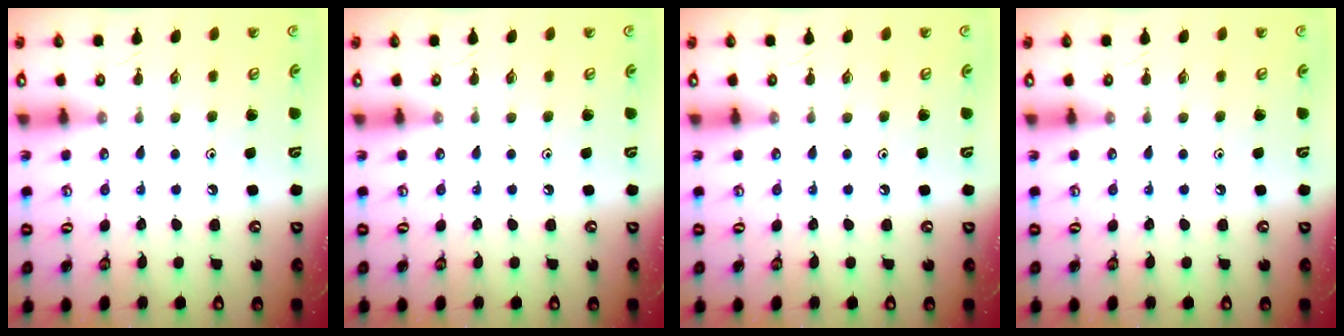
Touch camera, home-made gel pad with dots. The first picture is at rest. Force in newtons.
{"total": 0.0}
{"total": 0.0}
{"total": 0.0}